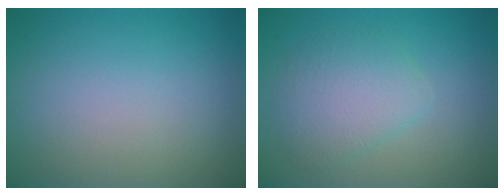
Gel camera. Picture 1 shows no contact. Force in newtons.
{"total": 3.4, "press": 3.4, "slide": 0.0}